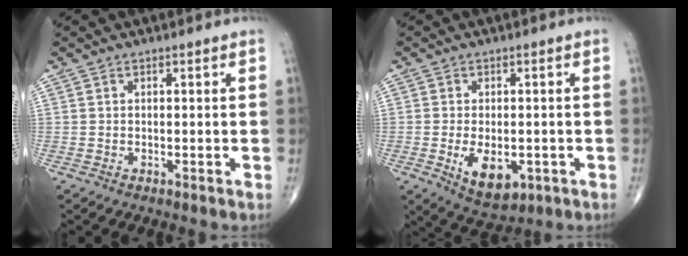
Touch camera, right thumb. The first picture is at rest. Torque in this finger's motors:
{"motor_torque": [-0.11, 0.35, 0.35, 0.39, 0.04]}